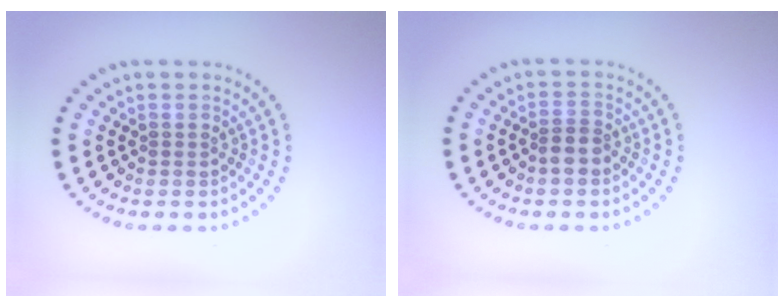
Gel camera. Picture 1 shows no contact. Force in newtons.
{"total": 2.1, "press": 1.7, "slide": 1.1}